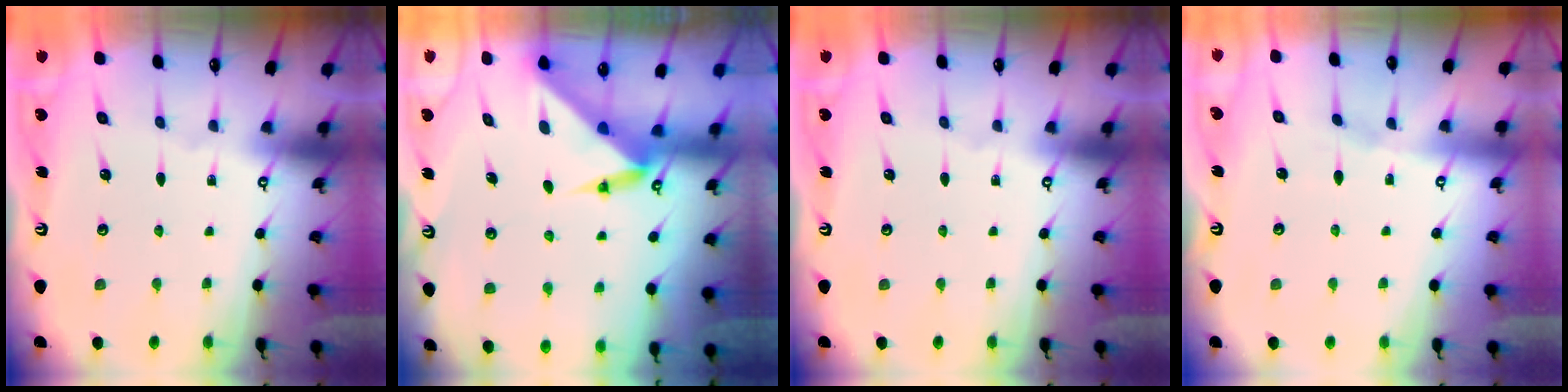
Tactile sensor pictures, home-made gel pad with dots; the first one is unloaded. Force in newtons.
{"total": 3.8, "press": 3.8, "slide": 0.2}
{"total": 0.0}
{"total": 2.8, "press": 2.8, "slide": 0.4}